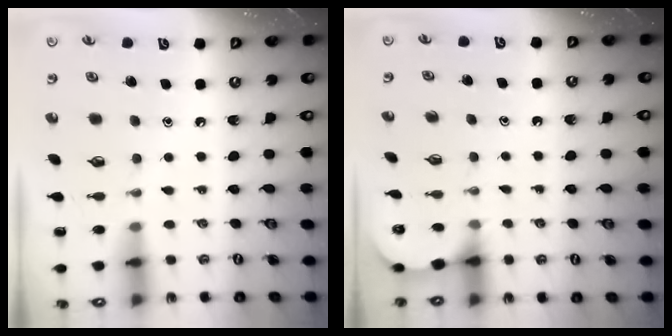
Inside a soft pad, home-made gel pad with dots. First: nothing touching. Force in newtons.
{"total": 3.5, "press": 3.4, "slide": 0.3}